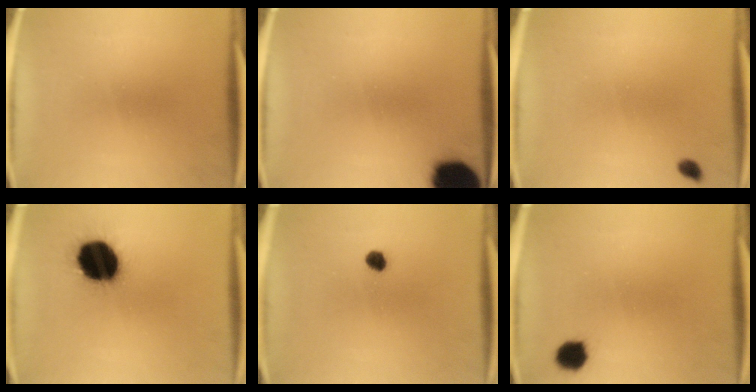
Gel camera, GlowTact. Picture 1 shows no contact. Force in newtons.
{"total": 16.8}
{"total": 1.3}
{"total": 19.4}
{"total": 2.2}
{"total": 4.4}